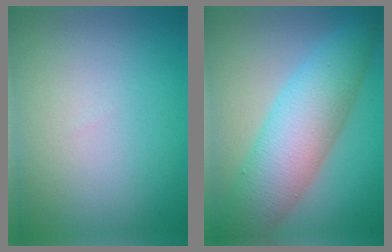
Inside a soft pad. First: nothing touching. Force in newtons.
{"total": 7.6, "press": 7.6, "slide": 0.1}